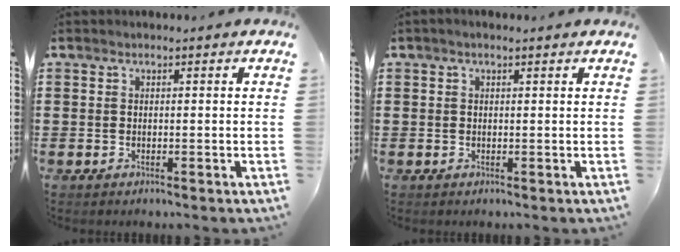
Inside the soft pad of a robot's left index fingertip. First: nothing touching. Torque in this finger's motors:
{"motor_torque": [0.47, -0.51, 0.16, 0.04]}